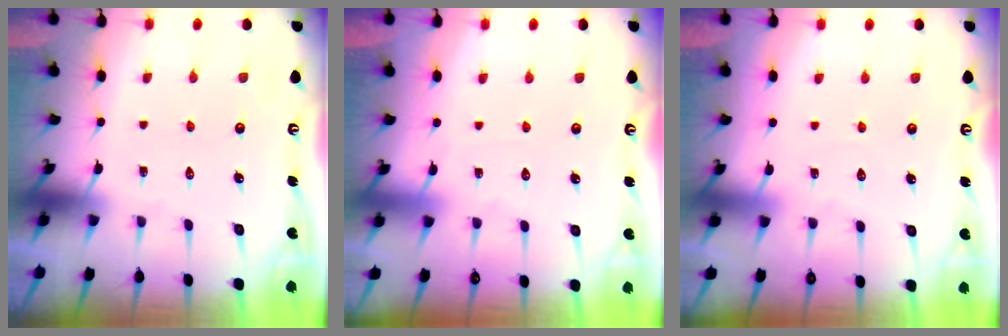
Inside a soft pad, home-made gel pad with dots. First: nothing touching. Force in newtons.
{"total": 1.8, "press": 1.8, "slide": 0.3}
{"total": 2.7, "press": 2.7, "slide": 0.3}